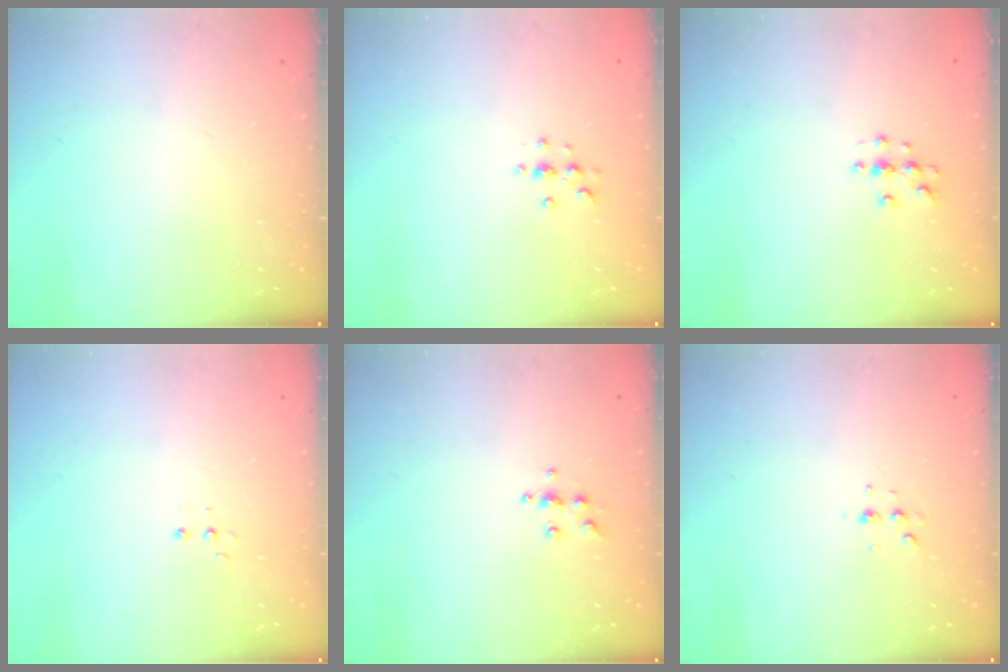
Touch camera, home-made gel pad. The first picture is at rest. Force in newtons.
{"total": 2.7, "press": 2.7, "slide": 0.3}
{"total": 3.9, "press": 3.8, "slide": 0.4}
{"total": 3.0, "press": 2.9, "slide": 0.7}
{"total": 5.0, "press": 5.0, "slide": 0.5}
{"total": 4.0, "press": 3.6, "slide": 1.8}